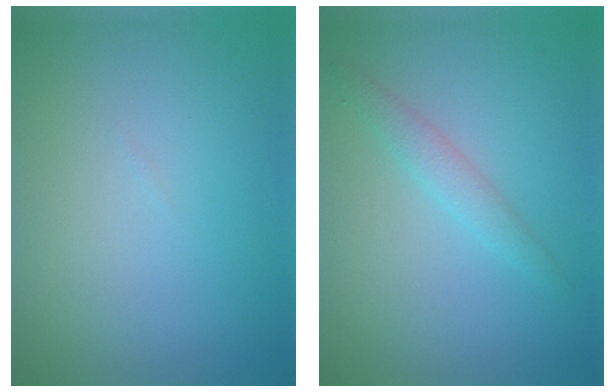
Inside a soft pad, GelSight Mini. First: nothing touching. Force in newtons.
{"total": 1.7, "press": 1.7, "slide": 0.0}